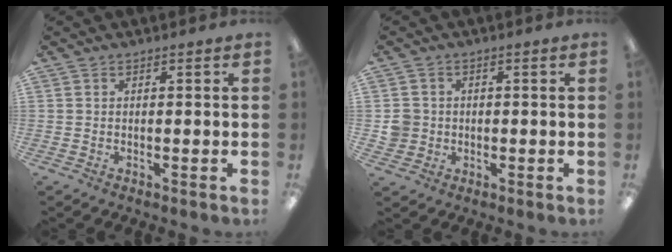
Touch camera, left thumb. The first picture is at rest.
{"total": 4.2, "force": [-0.2, 4.1, 0.5], "torque": [-0.007, 0.007, -0.002]}